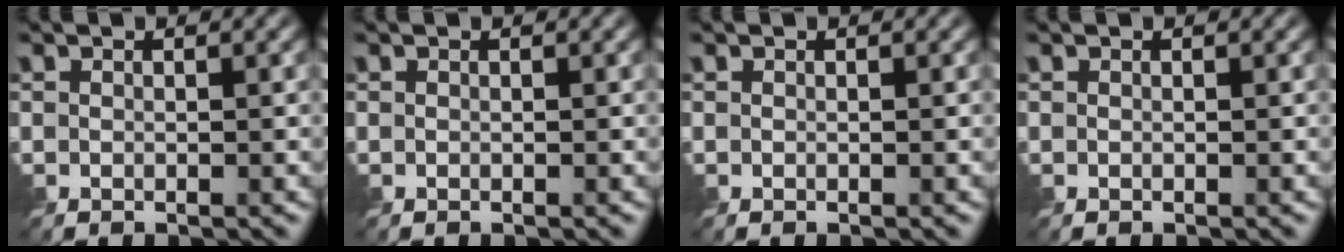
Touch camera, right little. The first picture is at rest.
{"total": 0.0}
{"total": 0.0}
{"total": 0.0}